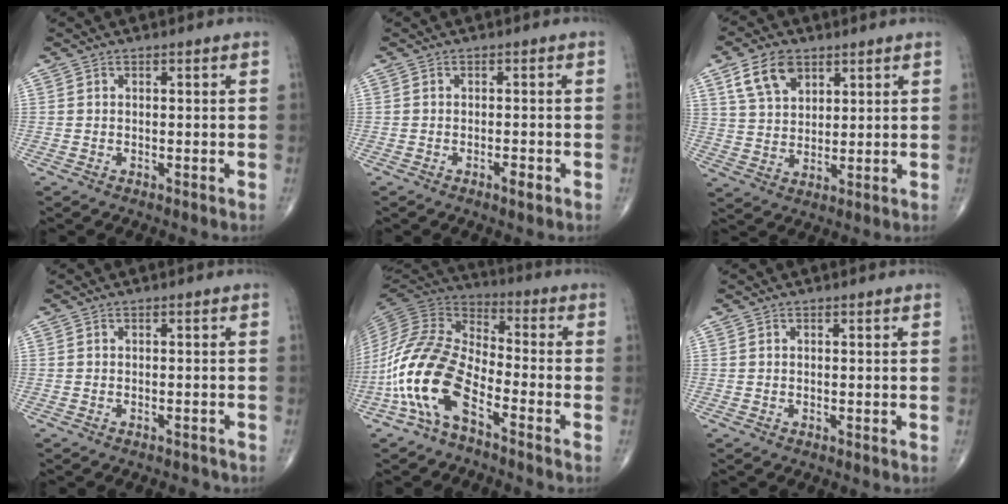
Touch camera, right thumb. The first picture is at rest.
{"total": 1.7, "force": [-0.9, 0.5, 1.3], "torque": [-0.024, -0.002, -0.017]}
{"total": 9.0, "force": [4.8, 5.7, 5.1], "torque": [-0.076, -0.016, 0.093]}
{"total": 2.1, "force": [-1.9, 0.7, 0.2], "torque": [-0.010, 0.012, -0.021]}
{"total": 16.4, "force": [-7.4, 7.6, 12.5], "torque": [-0.258, 0.053, -0.156]}
{"total": 0.0}